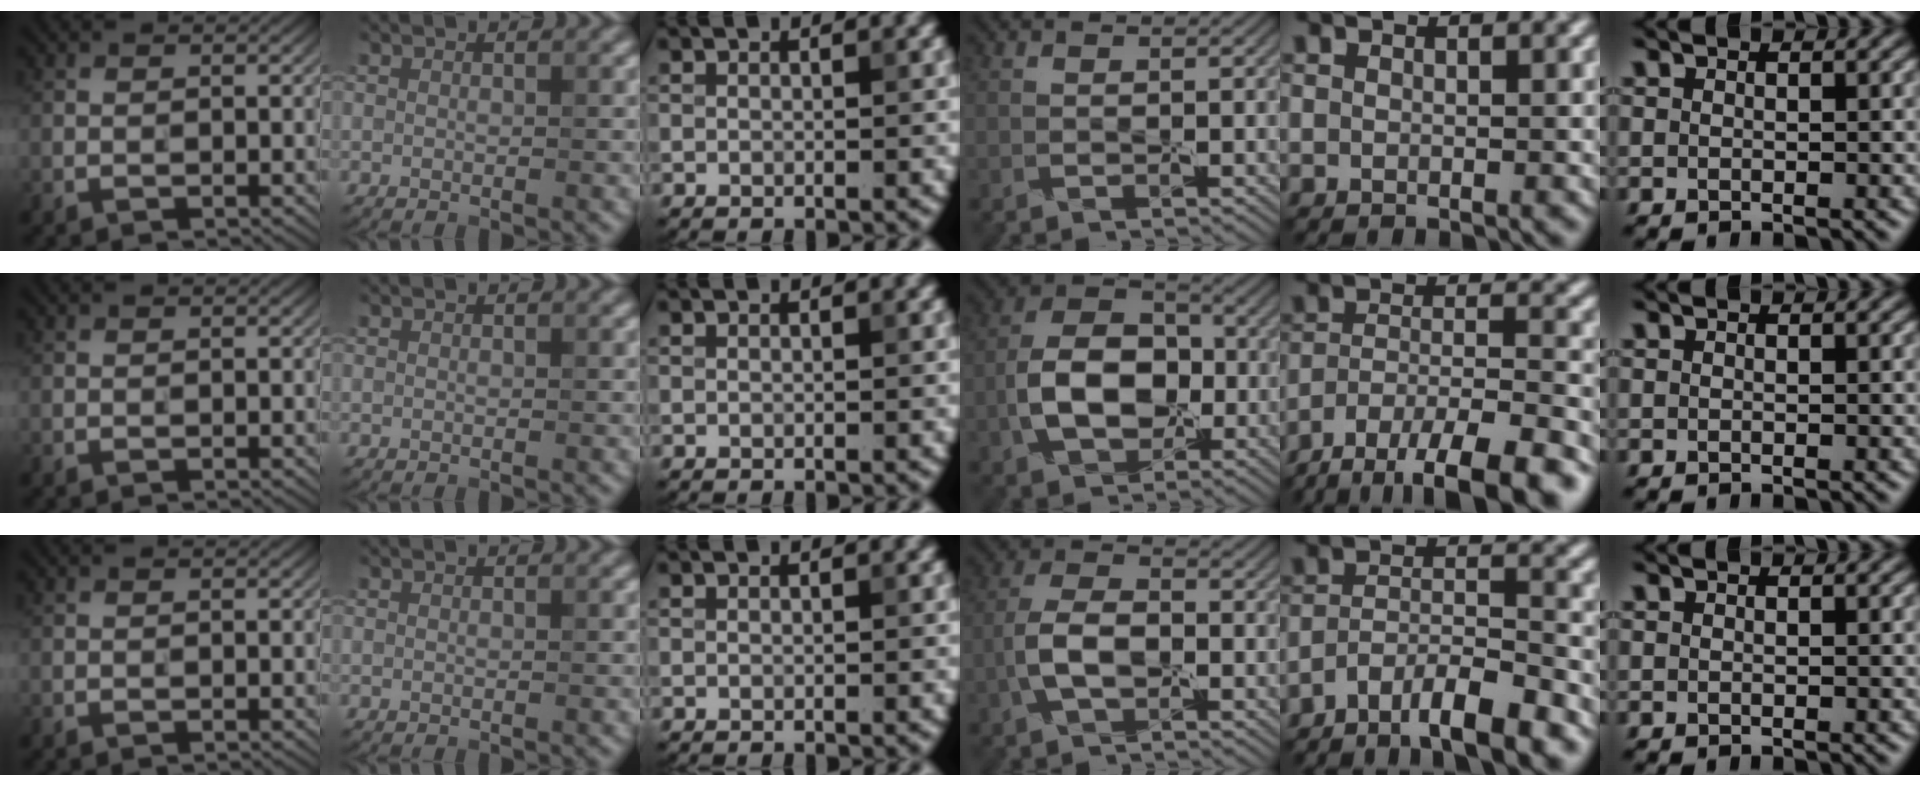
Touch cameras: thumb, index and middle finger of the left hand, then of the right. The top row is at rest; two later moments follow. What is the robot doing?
{"motion": "peel", "object": "shipping label"}